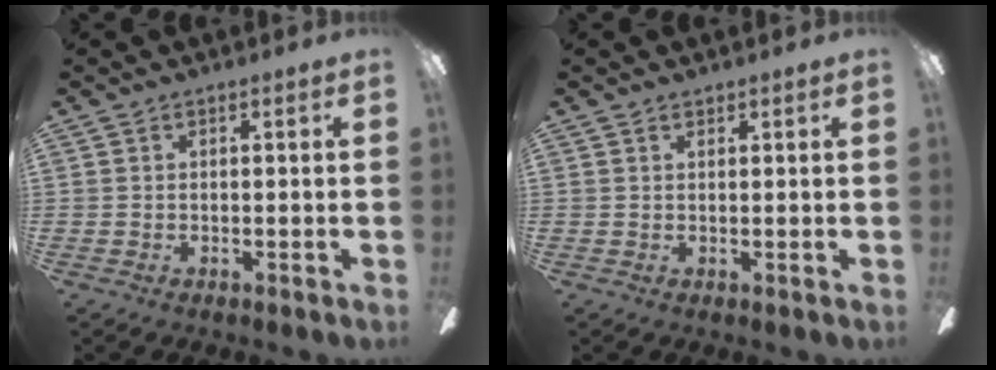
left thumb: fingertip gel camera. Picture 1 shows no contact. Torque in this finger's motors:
{"motor_torque": [0.10, -0.08, -0.13, 0.14, -0.04]}